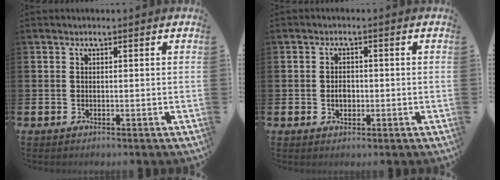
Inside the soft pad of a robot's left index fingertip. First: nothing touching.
{"total": 2.1, "force": [-0.2, 1.5, 1.4], "torque": [-0.010, -0.001, -0.010]}